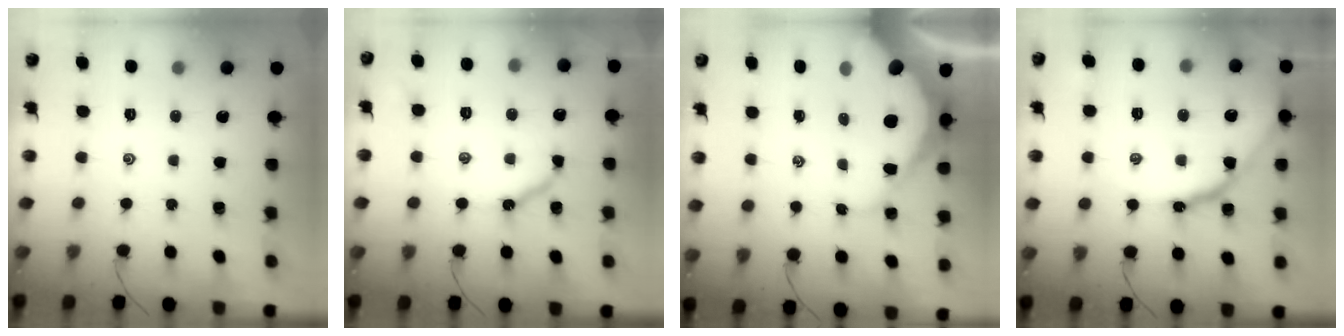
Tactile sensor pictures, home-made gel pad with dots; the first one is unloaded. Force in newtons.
{"total": 9.3, "press": 9.2, "slide": 1.1}
{"total": 10.9, "press": 10.9, "slide": 1.0}
{"total": 12.4, "press": 12.4, "slide": 1.1}